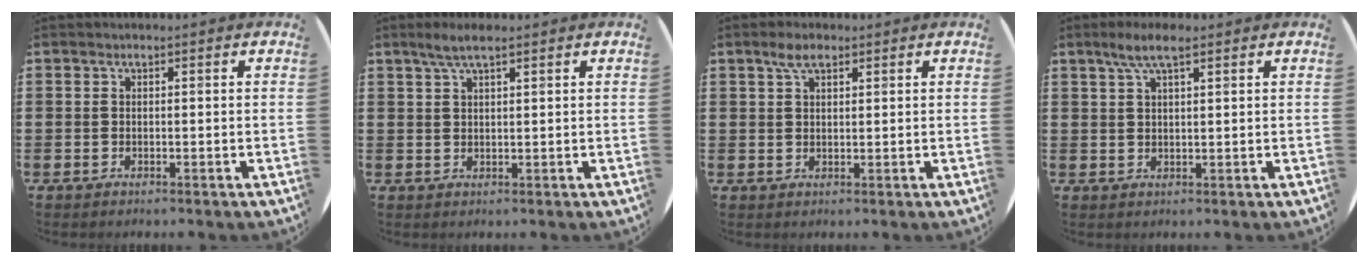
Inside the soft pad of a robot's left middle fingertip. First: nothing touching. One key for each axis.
{"total": 3.1, "fx": 2.2, "fy": 0.5, "fz": 2.1, "tx": -0.045, "ty": 0.006, "tz": 0.038}
{"total": 3.3, "fx": 2.2, "fy": 1.4, "fz": 1.9, "tx": -0.033, "ty": 0.004, "tz": 0.038}
{"total": 4.6, "fx": 2.9, "fy": 1.1, "fz": 3.4, "tx": -0.074, "ty": 0.009, "tz": 0.050}